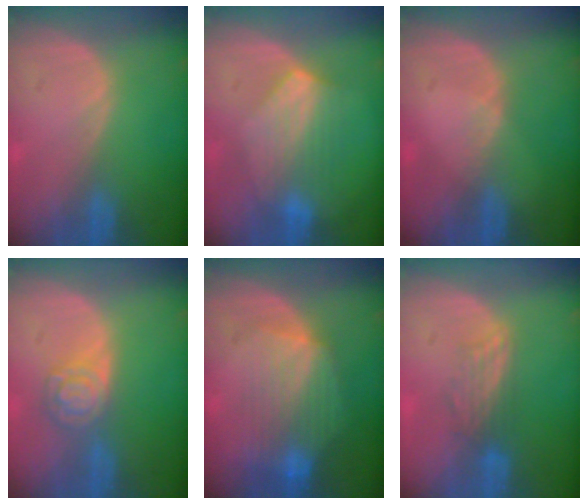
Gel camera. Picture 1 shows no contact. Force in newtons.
{"total": 7.0, "press": 6.5, "slide": 2.4}
{"total": 1.1, "press": 0.8, "slide": 0.8}
{"total": 5.3, "press": 4.6, "slide": 2.6}
{"total": 8.8, "press": 8.1, "slide": 3.6}
{"total": 3.3, "press": 3.1, "slide": 1.2}